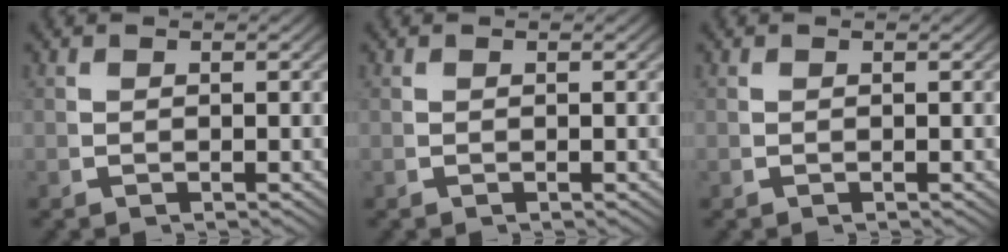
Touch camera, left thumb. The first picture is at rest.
{"total": 0.0}
{"total": 0.0}